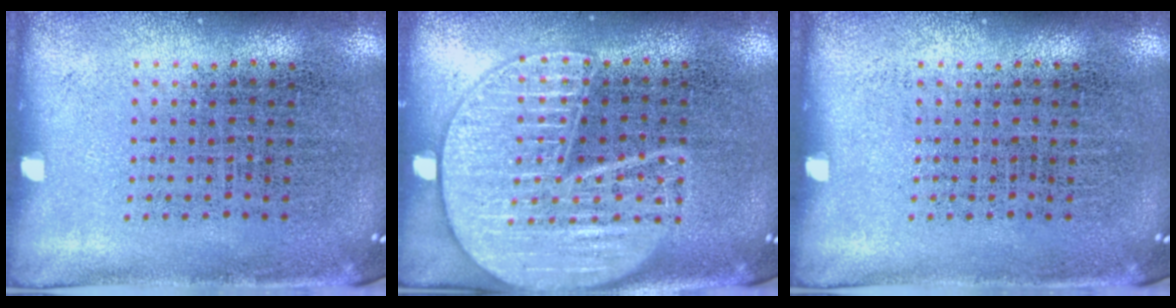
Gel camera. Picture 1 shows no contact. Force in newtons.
{"total": 2.7, "press": 2.7, "slide": 0.2}
{"total": 0.0}